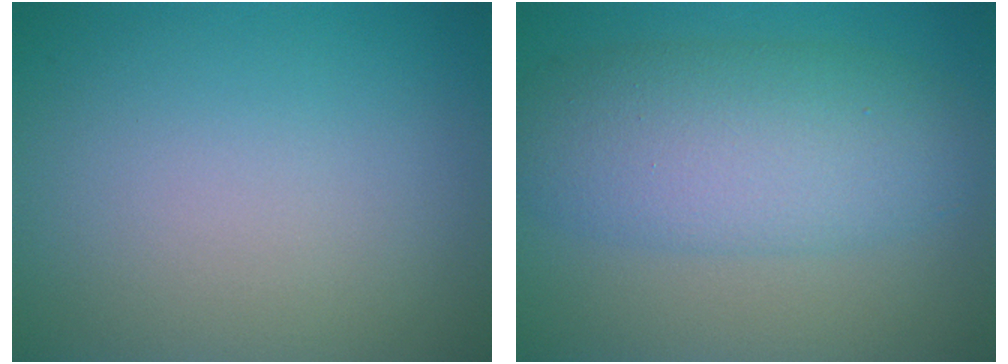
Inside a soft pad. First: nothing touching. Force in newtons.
{"total": 7.1, "press": 7.1, "slide": 0.0}